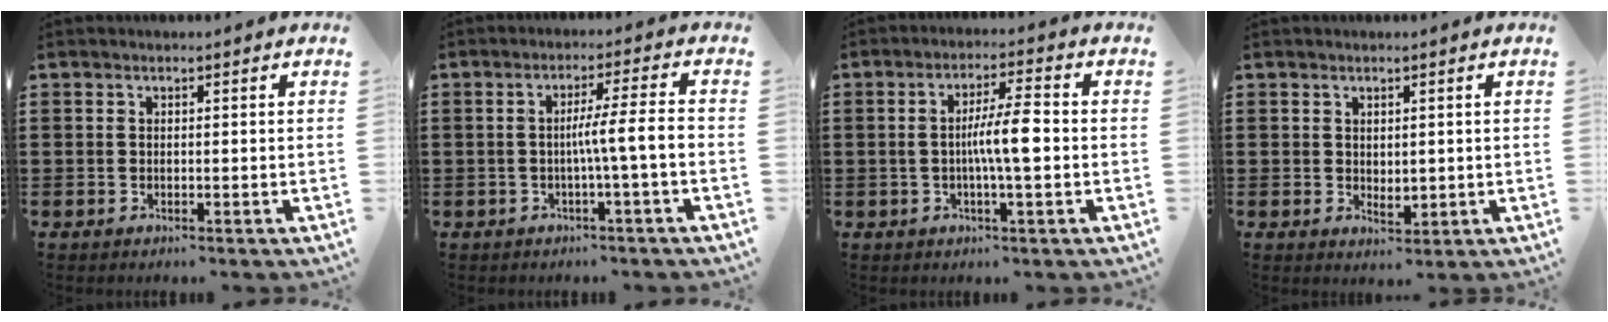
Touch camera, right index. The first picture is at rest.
{"total": 5.2, "force": [-1.1, -0.2, 5.1], "torque": [-0.092, -0.001, -0.024]}
{"total": 6.5, "force": [-0.5, 0.9, 6.5], "torque": [-0.115, 0.003, -0.014]}
{"total": 1.6, "force": [0.7, 1.0, 1.0], "torque": [-0.013, -0.003, 0.013]}